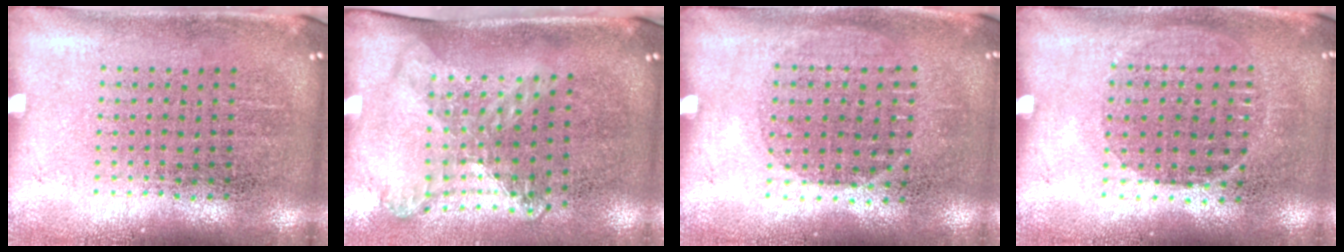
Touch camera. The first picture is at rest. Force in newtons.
{"total": 1.6, "press": 1.2, "slide": 1.0}
{"total": 1.0, "press": 0.8, "slide": 0.5}
{"total": 1.0, "press": 0.8, "slide": 0.5}